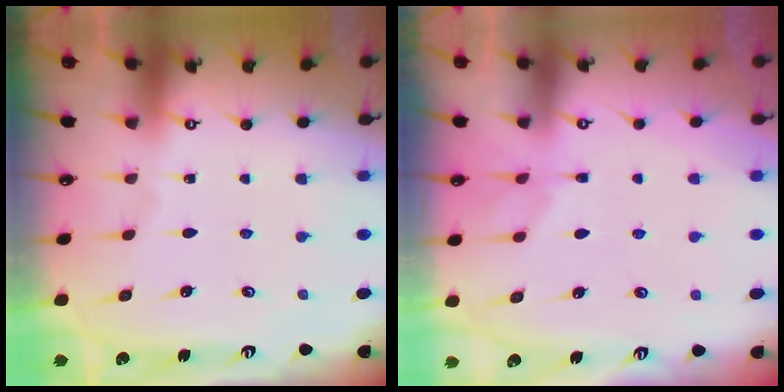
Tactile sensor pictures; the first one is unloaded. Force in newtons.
{"total": 1.5, "press": 1.1, "slide": 1.0}